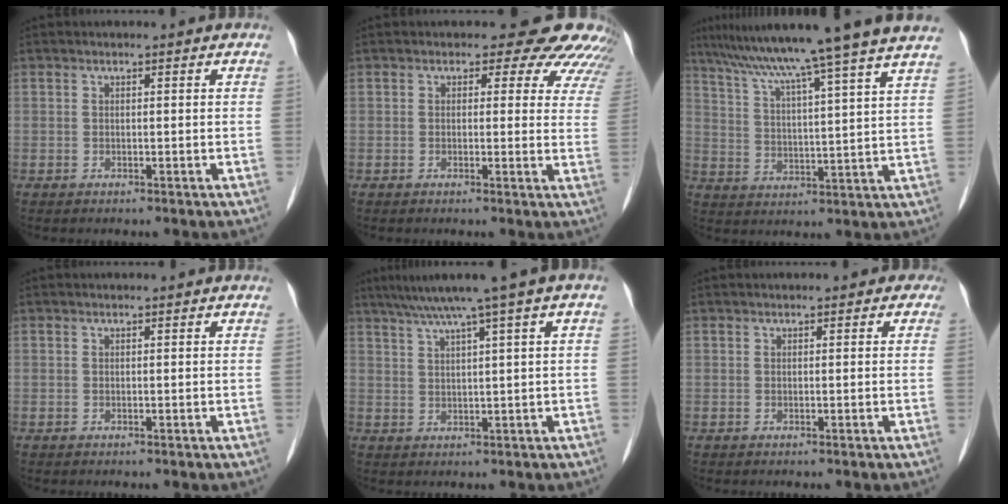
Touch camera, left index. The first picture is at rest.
{"total": 10.6, "force": [9.5, 4.1, 2.5], "torque": [0.009, -0.011, 0.066]}
{"total": 20.0, "force": [16.5, -2.1, 11.0], "torque": [-0.182, -0.002, 0.231]}
{"total": 0.0}
{"total": 7.7, "force": [4.5, -1.1, 6.1], "torque": [-0.095, 0.029, 0.074]}
{"total": 1.8, "force": [0.8, 1.4, 0.7], "torque": [0.008, 0.011, -0.002]}